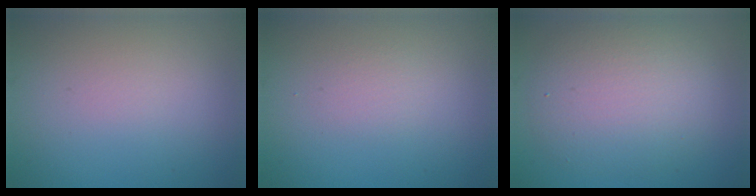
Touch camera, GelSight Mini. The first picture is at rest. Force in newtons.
{"total": 1.0, "press": 1.0, "slide": 0.0}
{"total": 6.2, "press": 6.1, "slide": 0.4}